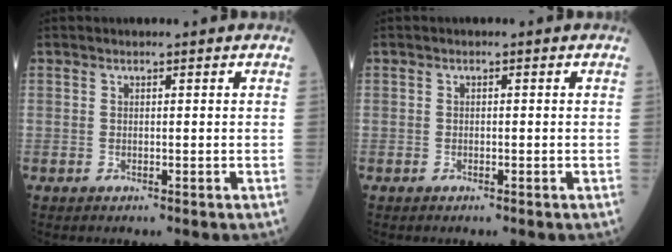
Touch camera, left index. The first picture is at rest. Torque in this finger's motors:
{"motor_torque": [-0.07, 0.08, 0.00, 0.00]}